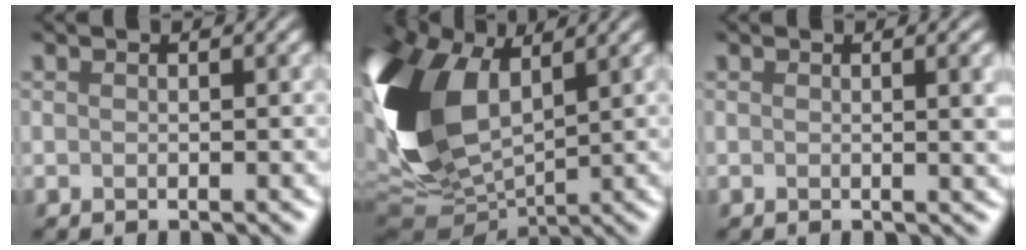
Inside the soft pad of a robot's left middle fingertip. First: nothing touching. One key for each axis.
{"total": 13.7, "fx": 3.1, "fy": 8.2, "fz": 10.5, "tx": -0.282, "ty": 0.008, "tz": 0.058}
{"total": 3.6, "fx": 0.6, "fy": 1.6, "fz": 3.2, "tx": -0.021, "ty": 0.015, "tz": -0.008}